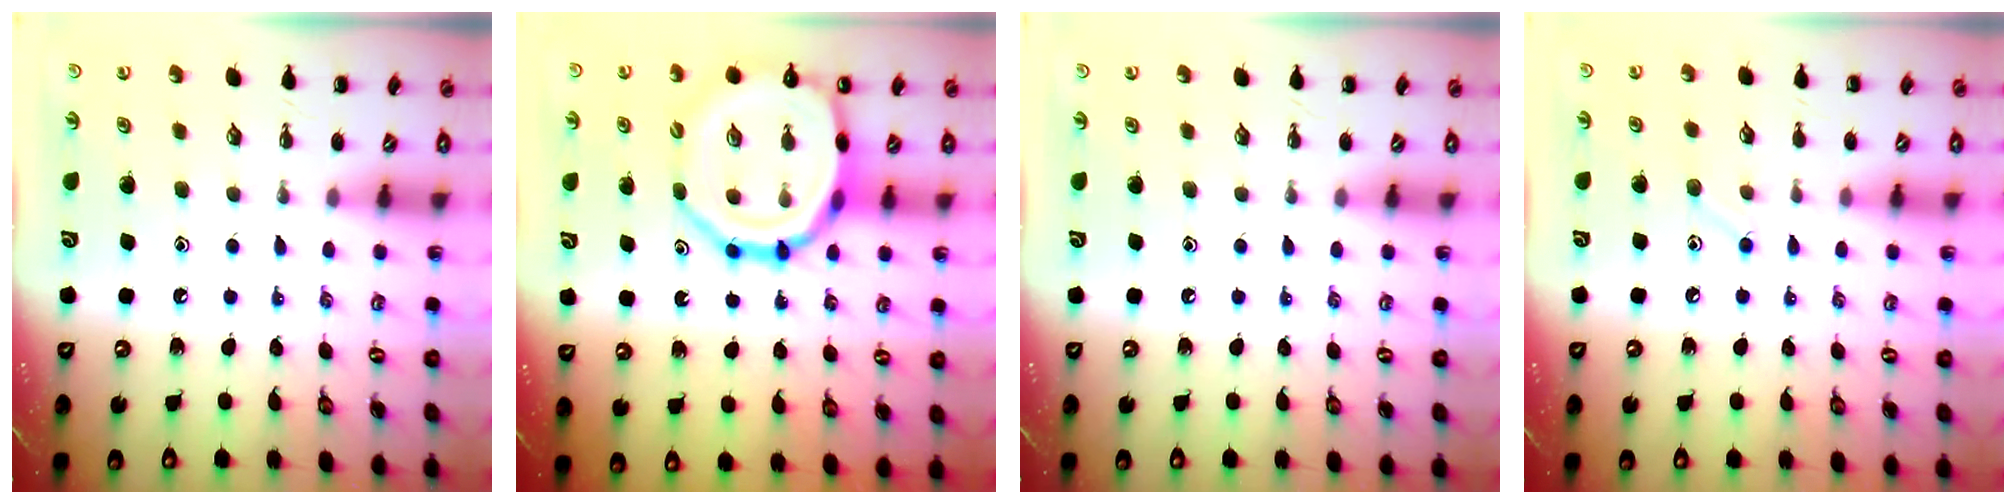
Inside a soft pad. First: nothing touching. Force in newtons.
{"total": 19.2, "press": 18.9, "slide": 3.0}
{"total": 0.0}
{"total": 6.6, "press": 6.4, "slide": 1.8}